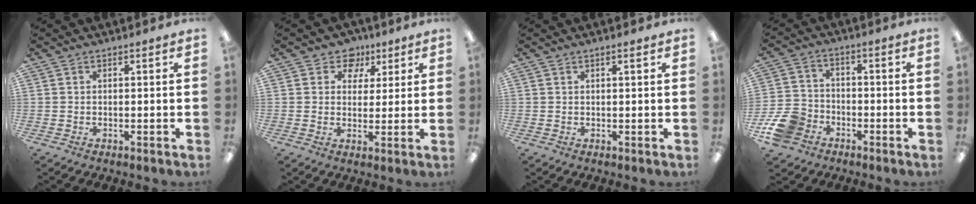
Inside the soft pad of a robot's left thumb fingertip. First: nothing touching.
{"total": 6.7, "force": [3.9, 5.2, 1.8], "torque": [-0.026, -0.016, 0.069]}
{"total": 1.1, "force": [0.6, 0.1, 0.9], "torque": [-0.018, 0.001, 0.010]}
{"total": 10.0, "force": [-5.3, 7.3, 4.4], "torque": [-0.095, 0.040, -0.095]}